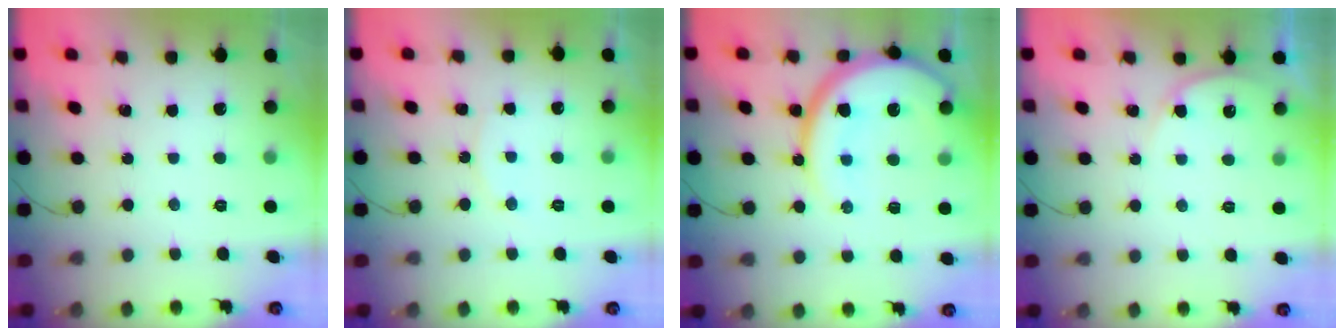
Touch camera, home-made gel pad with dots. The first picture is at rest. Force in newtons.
{"total": 5.3, "press": 5.2, "slide": 0.5}
{"total": 17.2, "press": 17.1, "slide": 1.8}
{"total": 3.8, "press": 3.8, "slide": 0.3}